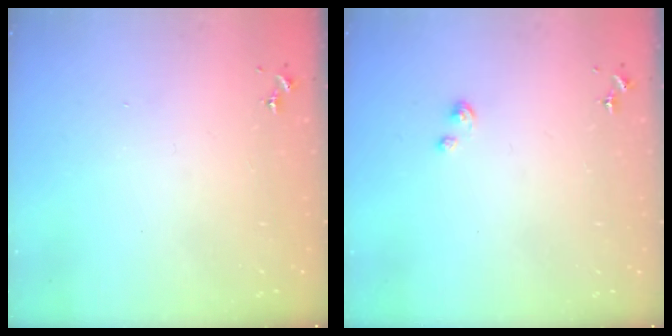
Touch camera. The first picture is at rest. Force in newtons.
{"total": 2.8, "press": 2.8, "slide": 0.3}